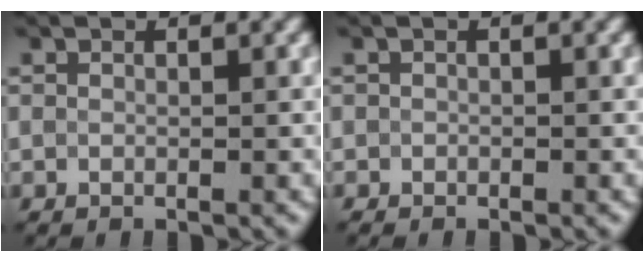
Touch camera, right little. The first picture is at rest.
{"total": 1.0, "force": [-0.8, 0.1, -0.6], "torque": [0.008, -0.006, -0.002]}